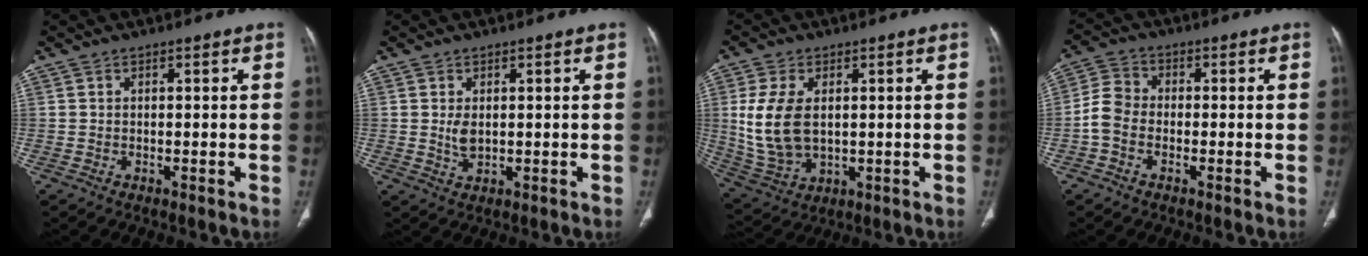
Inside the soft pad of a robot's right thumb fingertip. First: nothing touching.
{"total": 2.7, "force": [0.4, 1.6, 2.1], "torque": [-0.040, -0.009, 0.013]}
{"total": 12.3, "force": [1.4, 7.7, 9.5], "torque": [-0.194, -0.008, 0.041]}
{"total": 5.5, "force": [-1.5, 4.0, 3.5], "torque": [-0.062, 0.016, -0.042]}